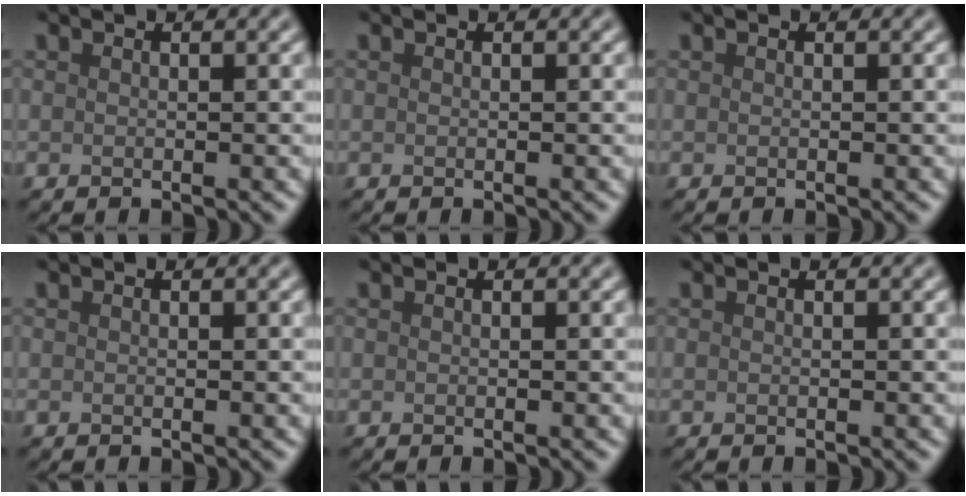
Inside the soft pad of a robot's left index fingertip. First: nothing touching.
{"total": 0.0}
{"total": 0.0}
{"total": 0.0}
{"total": 0.0}
{"total": 0.0}